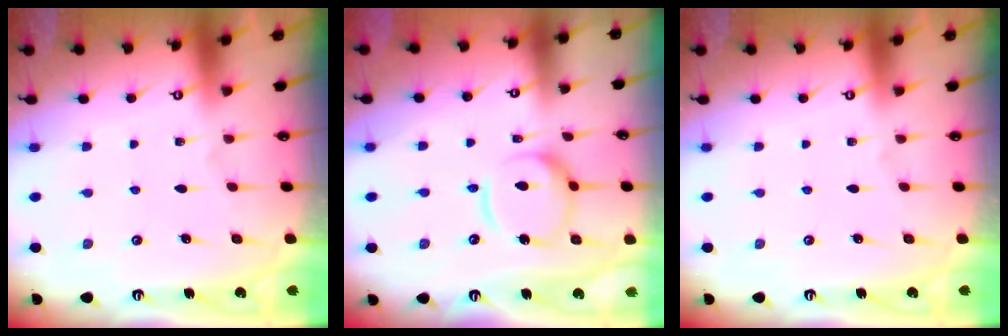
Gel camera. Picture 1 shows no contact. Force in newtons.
{"total": 13.9, "press": 13.8, "slide": 1.4}
{"total": 0.0}